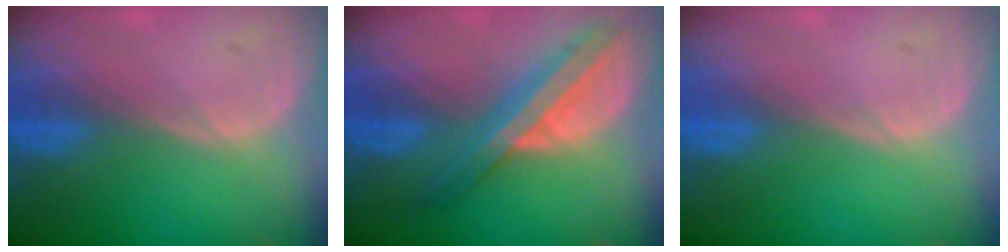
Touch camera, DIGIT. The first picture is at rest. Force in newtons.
{"total": 8.2, "press": 6.9, "slide": 4.5}
{"total": 0.0}